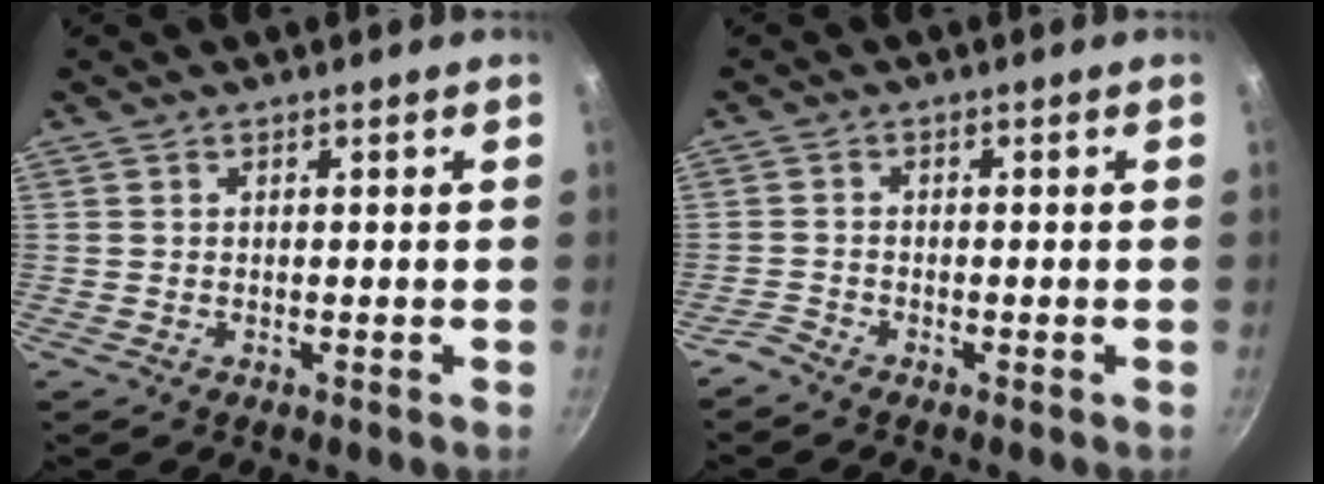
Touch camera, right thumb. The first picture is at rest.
{"total": 1.7, "force": [-1.6, 0.4, 0.5], "torque": [-0.021, 0.009, -0.039]}